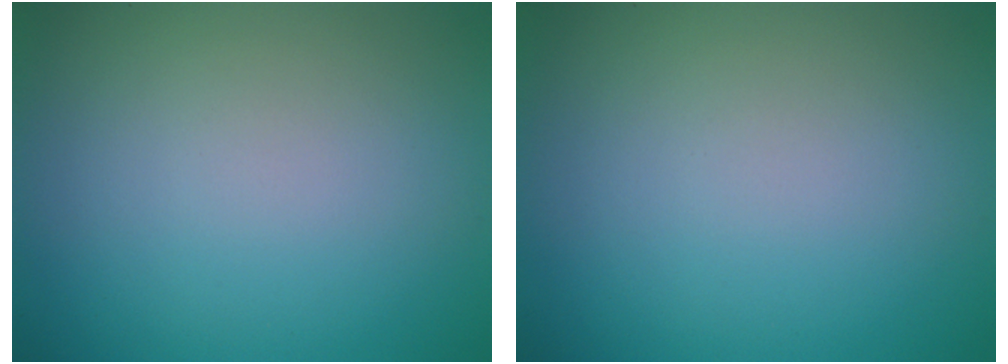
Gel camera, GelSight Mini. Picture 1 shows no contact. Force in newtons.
{"total": 0.0}